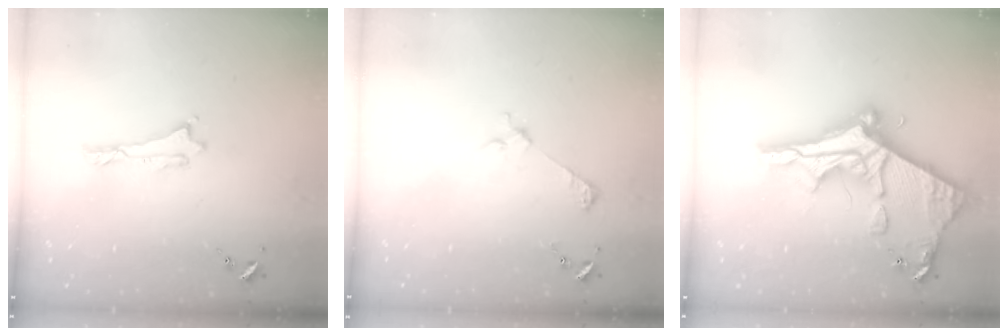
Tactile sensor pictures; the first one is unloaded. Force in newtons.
{"total": 2.5, "press": 2.5, "slide": 0.2}
{"total": 12.1, "press": 12.0, "slide": 1.4}